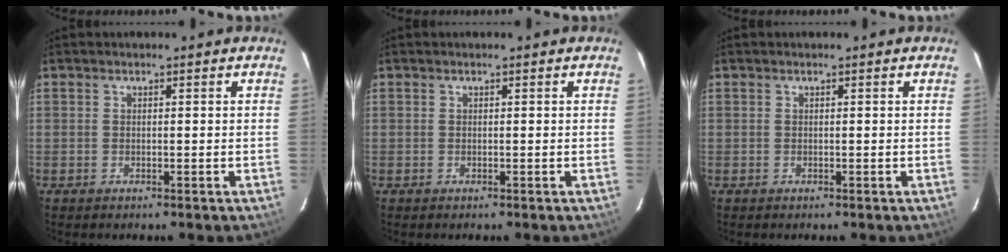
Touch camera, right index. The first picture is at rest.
{"total": 0.0}
{"total": 0.0}